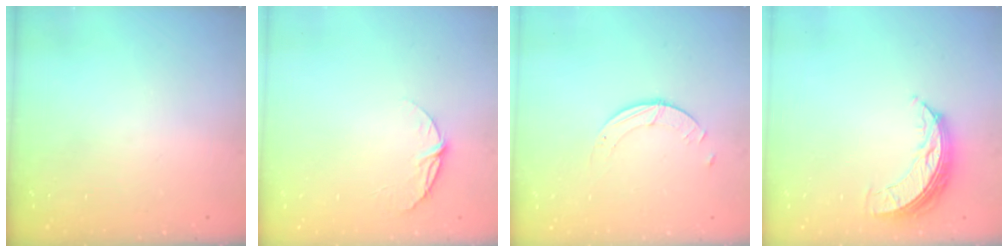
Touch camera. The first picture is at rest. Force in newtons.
{"total": 6.6, "press": 6.5, "slide": 0.7}
{"total": 1.4, "press": 1.4, "slide": 0.2}
{"total": 7.5, "press": 7.5, "slide": 0.4}